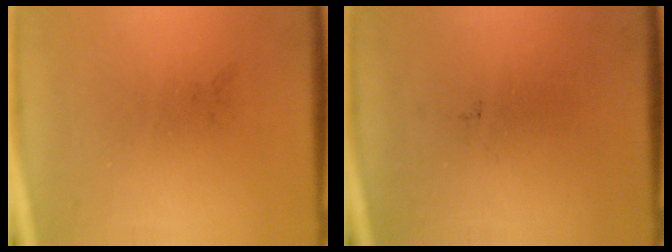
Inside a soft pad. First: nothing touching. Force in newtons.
{"total": 0.0}